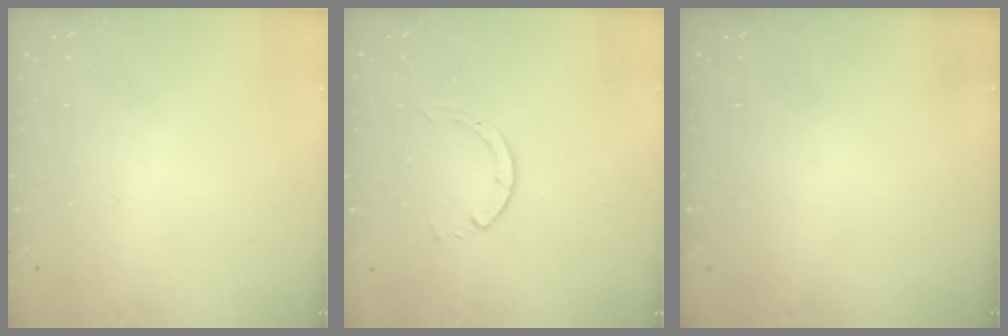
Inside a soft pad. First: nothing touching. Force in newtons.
{"total": 1.3, "press": 1.2, "slide": 0.3}
{"total": 0.0}